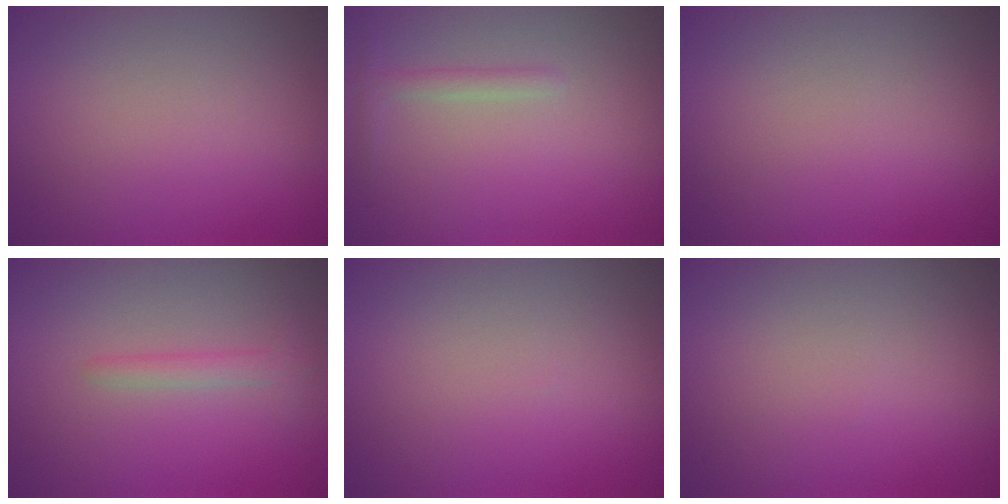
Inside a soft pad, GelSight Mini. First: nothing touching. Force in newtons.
{"total": 1.2, "press": 1.2, "slide": 0.0}
{"total": 0.0}
{"total": 1.5, "press": 1.5, "slide": 0.1}
{"total": 0.0}
{"total": 0.0}